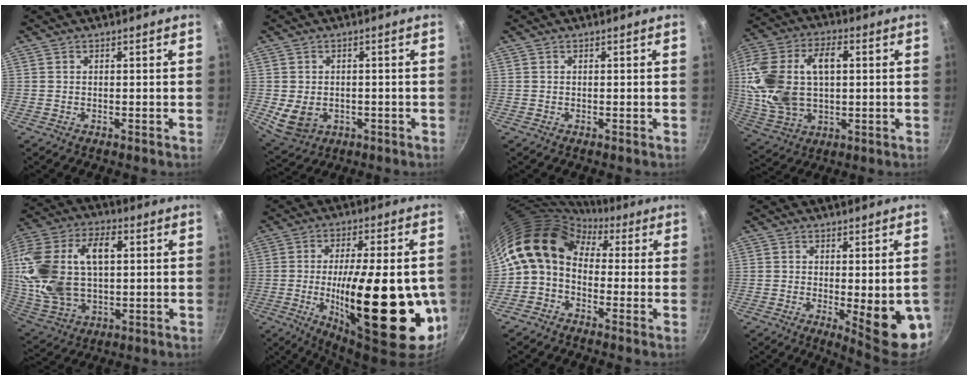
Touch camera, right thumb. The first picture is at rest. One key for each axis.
{"total": 6.8, "fx": -1.2, "fy": 5.3, "fz": 4.1, "tx": -0.063, "ty": 0.000, "tz": -0.003}
{"total": 0.0}
{"total": 18.9, "fx": 2.3, "fy": 11.8, "fz": 14.6, "tx": -0.281, "ty": 0.016, "tz": 0.045}
{"total": 22.9, "fx": 3.3, "fy": 14.3, "fz": 17.6, "tx": -0.347, "ty": 0.019, "tz": 0.063}
{"total": 29.3, "fx": -4.9, "fy": 9.9, "fz": 27.2, "tx": -0.383, "ty": -0.005, "tz": -0.060}
{"total": 11.3, "fx": 1.5, "fy": 8.3, "fz": 7.5, "tx": -0.119, "ty": 0.029, "tz": 0.000}
{"total": 12.6, "fx": -2.4, "fy": 3.9, "fz": 11.7, "tx": -0.130, "ty": -0.015, "tz": -0.020}